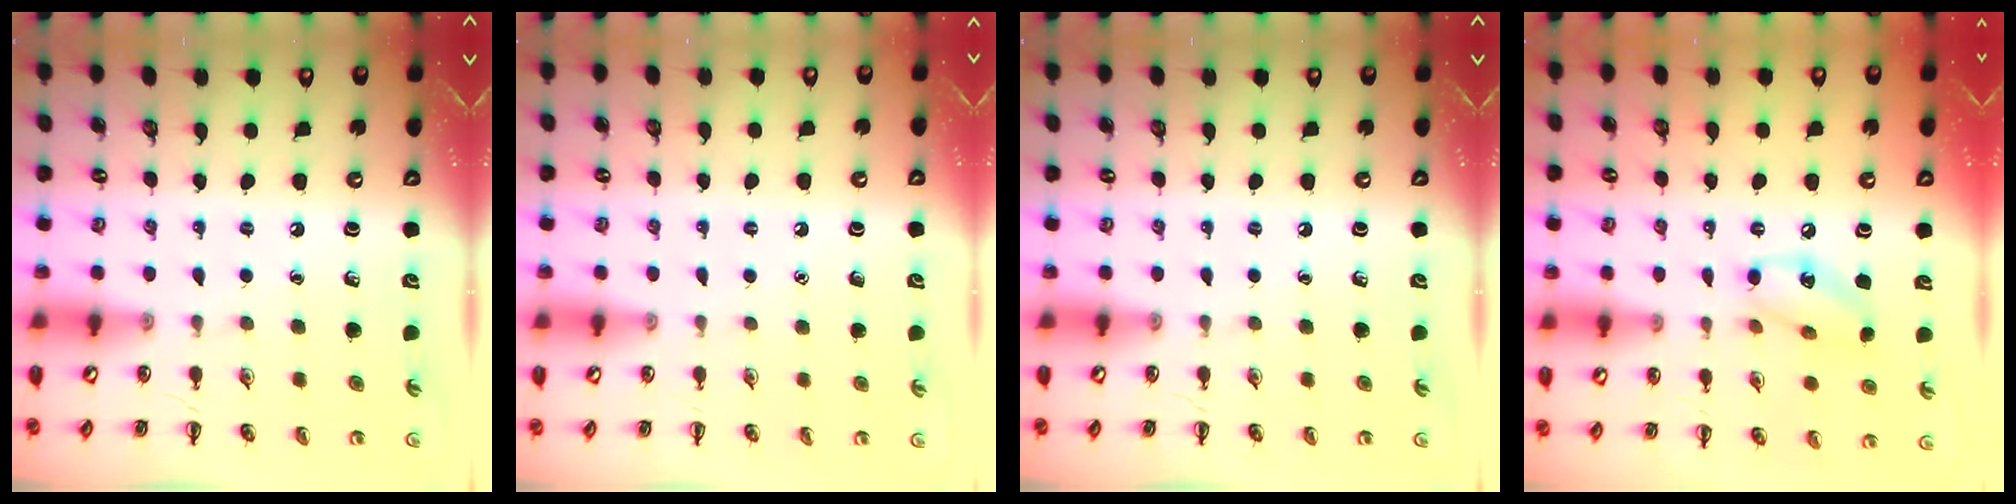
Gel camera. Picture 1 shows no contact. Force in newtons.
{"total": 1.4, "press": 1.4, "slide": 0.1}
{"total": 0.0}
{"total": 10.8, "press": 10.7, "slide": 1.7}